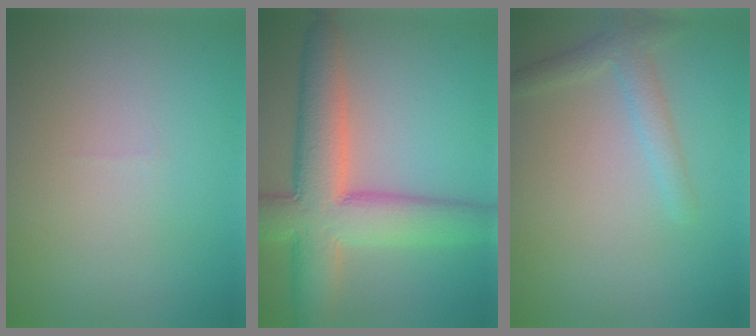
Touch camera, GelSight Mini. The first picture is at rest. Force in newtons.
{"total": 9.9, "press": 9.8, "slide": 0.7}
{"total": 2.2, "press": 2.2, "slide": 0.0}